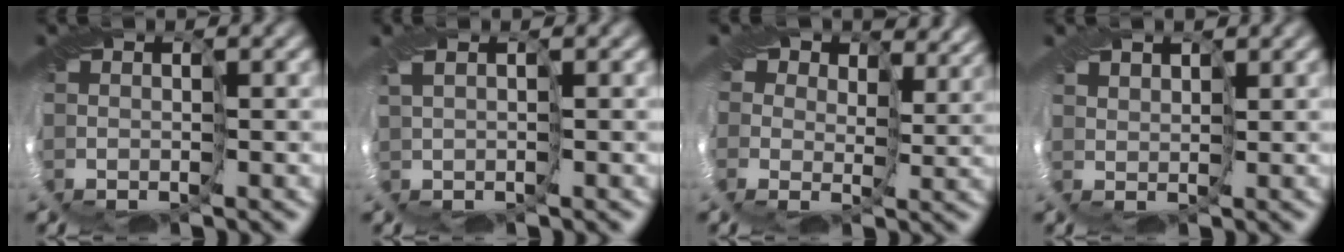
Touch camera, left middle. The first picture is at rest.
{"total": 1.1, "force": [0.1, 0.3, 1.0], "torque": [-0.029, 0.003, 0.005]}
{"total": 8.9, "force": [6.4, 5.2, 3.2], "torque": [-0.068, 0.002, 0.101]}
{"total": 1.7, "force": [1.4, 0.8, 0.4], "torque": [-0.014, 0.005, 0.020]}